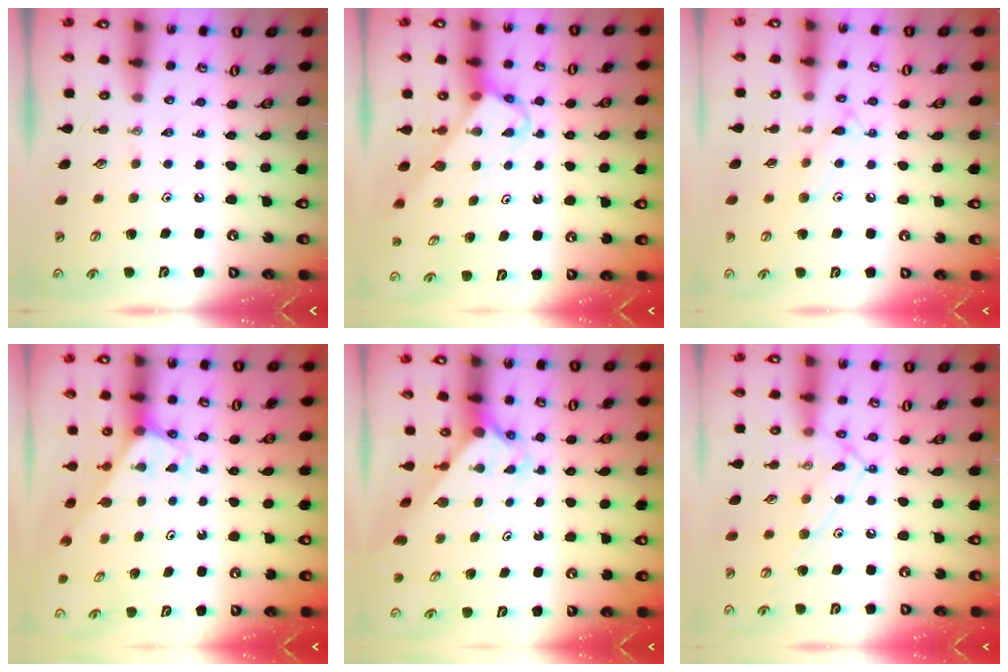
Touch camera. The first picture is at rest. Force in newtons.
{"total": 3.7, "press": 3.7, "slide": 0.1}
{"total": 8.8, "press": 8.8, "slide": 0.6}
{"total": 2.4, "press": 2.4, "slide": 0.2}
{"total": 2.3, "press": 2.3, "slide": 0.2}
{"total": 12.9, "press": 12.9, "slide": 0.9}